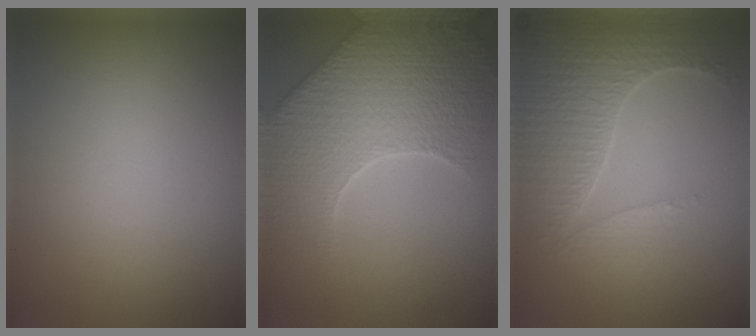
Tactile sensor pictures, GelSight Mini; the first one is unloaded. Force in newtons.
{"total": 9.1, "press": 6.4, "slide": 6.4}
{"total": 4.6, "press": 4.1, "slide": 2.0}